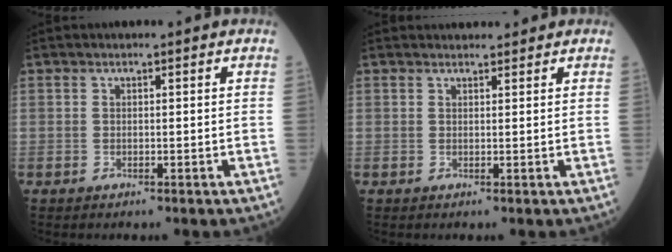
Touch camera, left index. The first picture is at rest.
{"total": 3.7, "force": [3.4, 1.1, 0.9], "torque": [-0.008, 0.023, 0.045]}